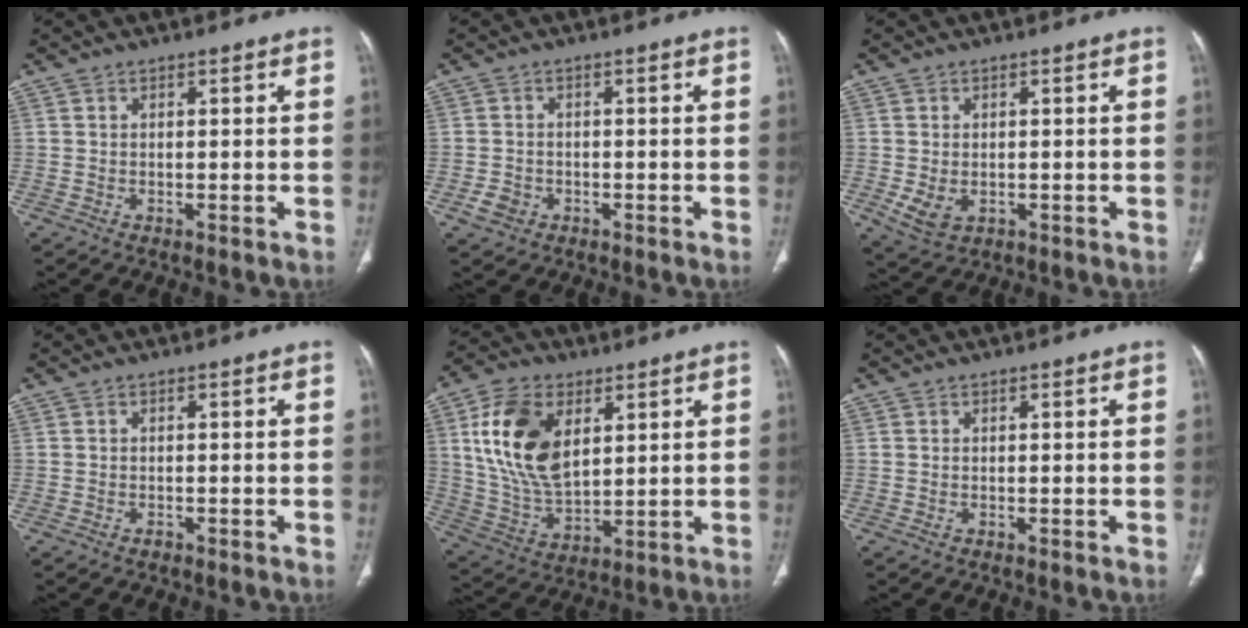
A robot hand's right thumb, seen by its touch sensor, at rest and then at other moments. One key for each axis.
{"total": 2.7, "fx": -1.1, "fy": 2.2, "fz": 1.0, "tx": -0.016, "ty": 0.007, "tz": -0.017}
{"total": 4.5, "fx": -0.8, "fy": 3.2, "fz": 3.0, "tx": -0.058, "ty": -0.007, "tz": -0.001}
{"total": 0.6, "fx": -0.5, "fy": 0.3, "fz": 0.1, "tx": -0.003, "ty": 0.000, "tz": -0.009}
{"total": 17.1, "fx": 5.4, "fy": 10.2, "fz": 12.6, "tx": -0.223, "ty": -0.017, "tz": 0.111}
{"total": 0.0}